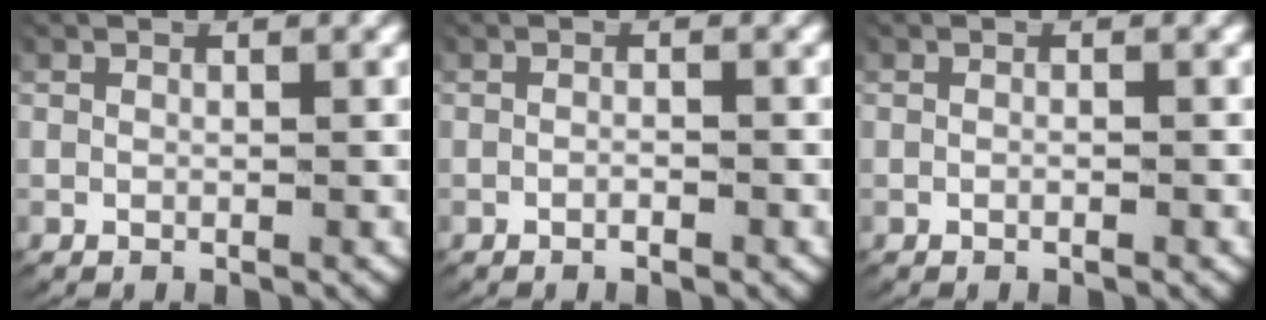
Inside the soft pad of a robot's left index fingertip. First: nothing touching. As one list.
[{"total": 1.0, "force": [-0.8, 0.2, 0.5], "torque": [-0.009, 0.001, -0.016]}, {"total": 0.6, "force": [-0.5, 0.1, 0.3], "torque": [-0.007, 0.002, -0.010]}]